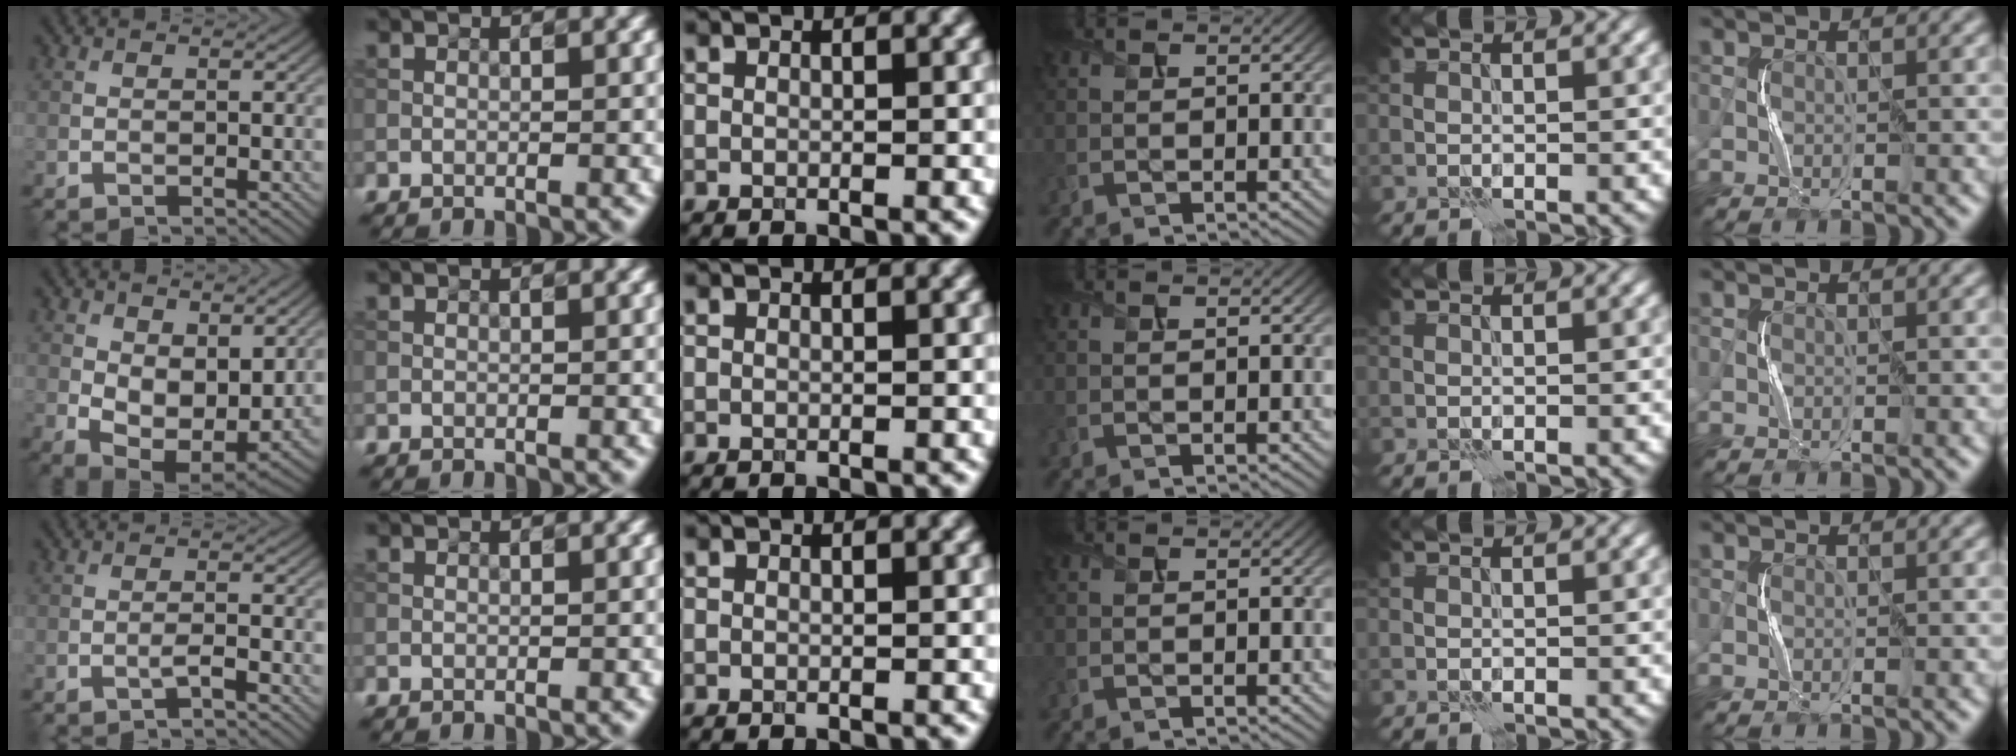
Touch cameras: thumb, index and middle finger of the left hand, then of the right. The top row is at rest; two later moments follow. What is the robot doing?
{"motion": "squeeze", "object": "air blower"}